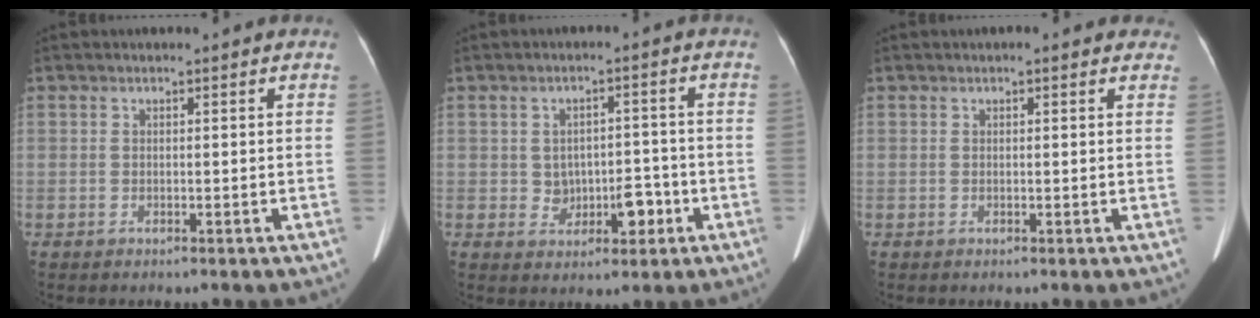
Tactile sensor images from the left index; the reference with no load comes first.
{"total": 5.1, "force": [-1.2, 3.8, 3.2], "torque": [-0.041, 0.018, -0.007]}
{"total": 2.6, "force": [1.9, 0.8, 1.6], "torque": [-0.009, 0.014, 0.017]}